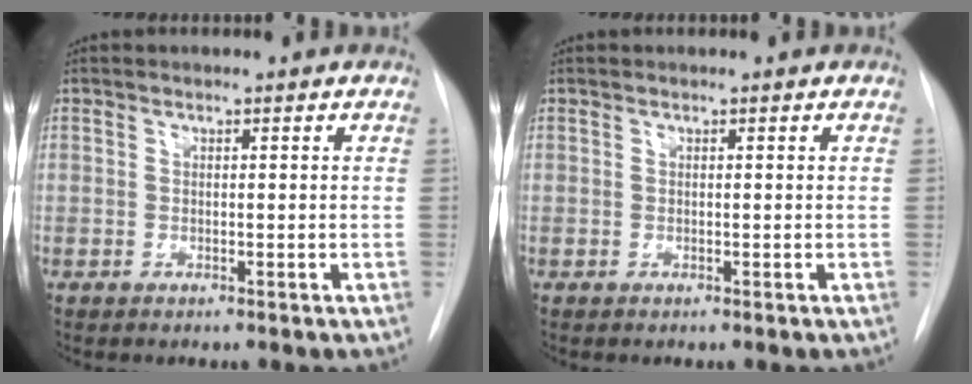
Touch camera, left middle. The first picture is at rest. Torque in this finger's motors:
{"motor_torque": [-0.14, 0.02, 0.02, 0.01]}